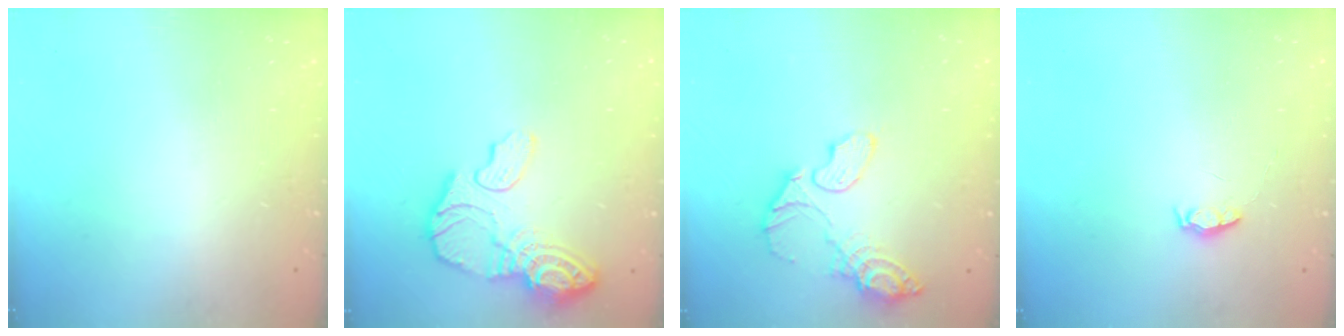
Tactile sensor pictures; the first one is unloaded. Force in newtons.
{"total": 14.3, "press": 14.3, "slide": 1.0}
{"total": 11.0, "press": 11.0, "slide": 0.5}
{"total": 4.0, "press": 4.0, "slide": 0.6}